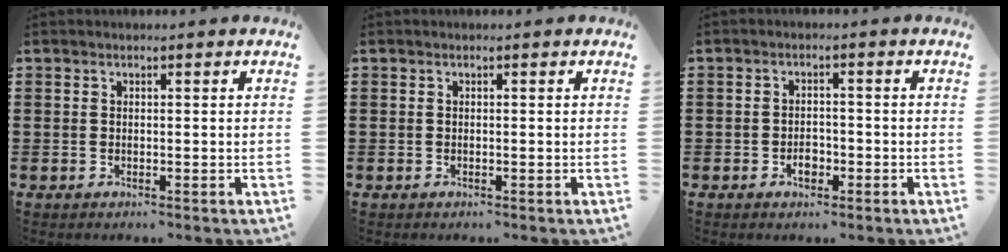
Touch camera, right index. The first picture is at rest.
{"total": 0.0}
{"total": 2.3, "force": [-1.1, 1.2, 1.6], "torque": [-0.025, -0.006, -0.020]}